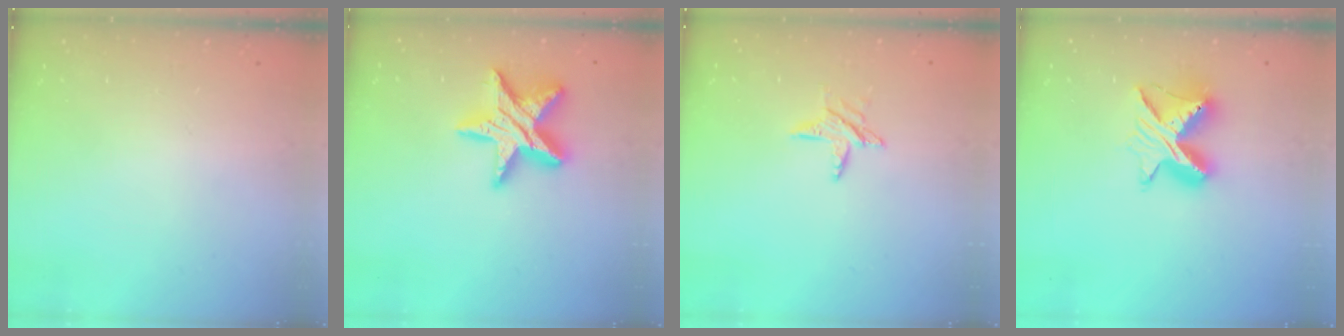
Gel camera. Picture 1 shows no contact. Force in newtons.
{"total": 17.4, "press": 17.4, "slide": 0.8}
{"total": 6.0, "press": 6.0, "slide": 0.5}
{"total": 10.2, "press": 10.2, "slide": 0.6}